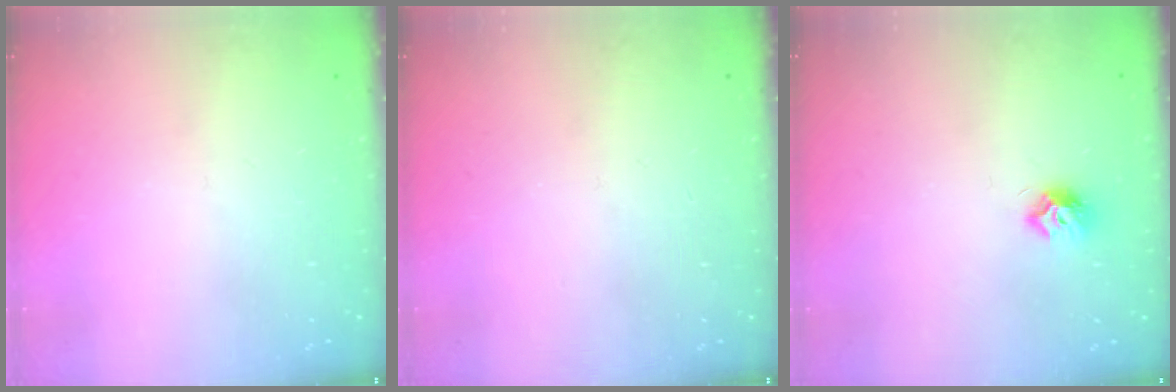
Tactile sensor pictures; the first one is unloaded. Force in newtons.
{"total": 0.0}
{"total": 7.3, "press": 7.2, "slide": 0.9}